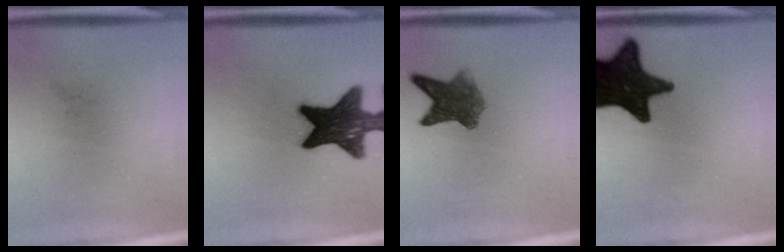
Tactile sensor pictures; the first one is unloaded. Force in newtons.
{"total": 14.5}
{"total": 6.3}
{"total": 17.8}